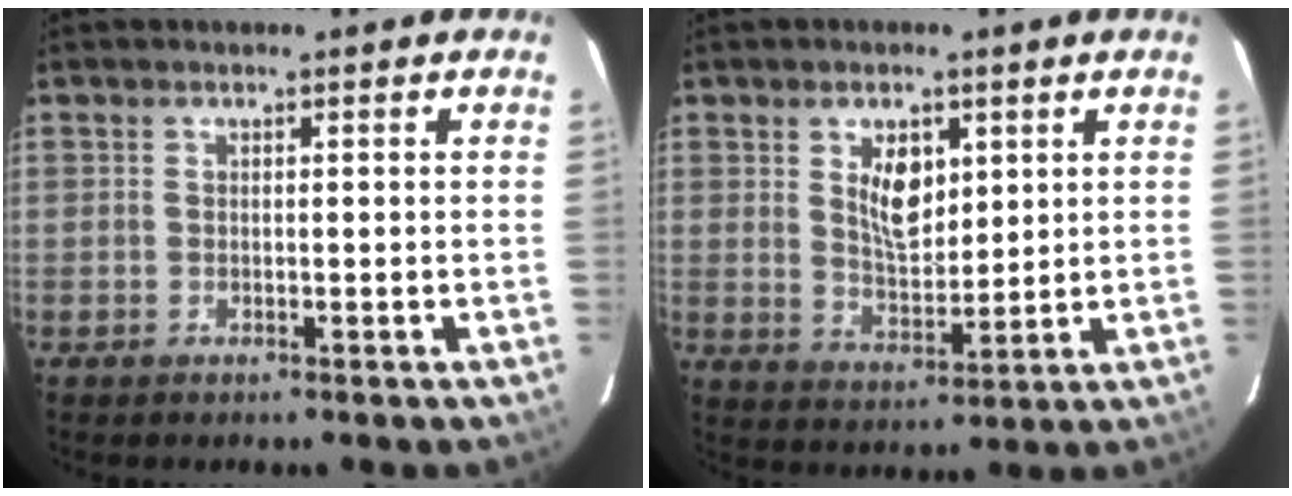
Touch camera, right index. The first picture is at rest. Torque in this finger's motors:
{"motor_torque": [0.77, 0.32, 0.17, 0.10]}